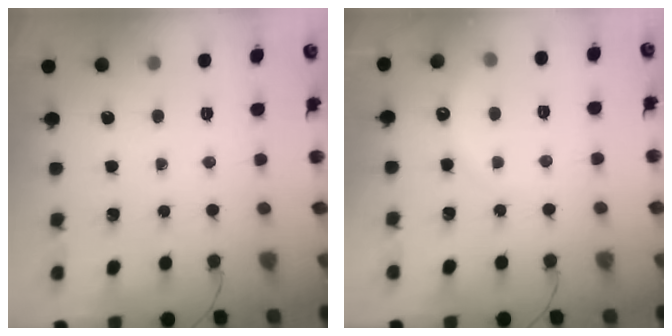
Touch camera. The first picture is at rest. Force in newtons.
{"total": 6.0, "press": 5.9, "slide": 1.3}